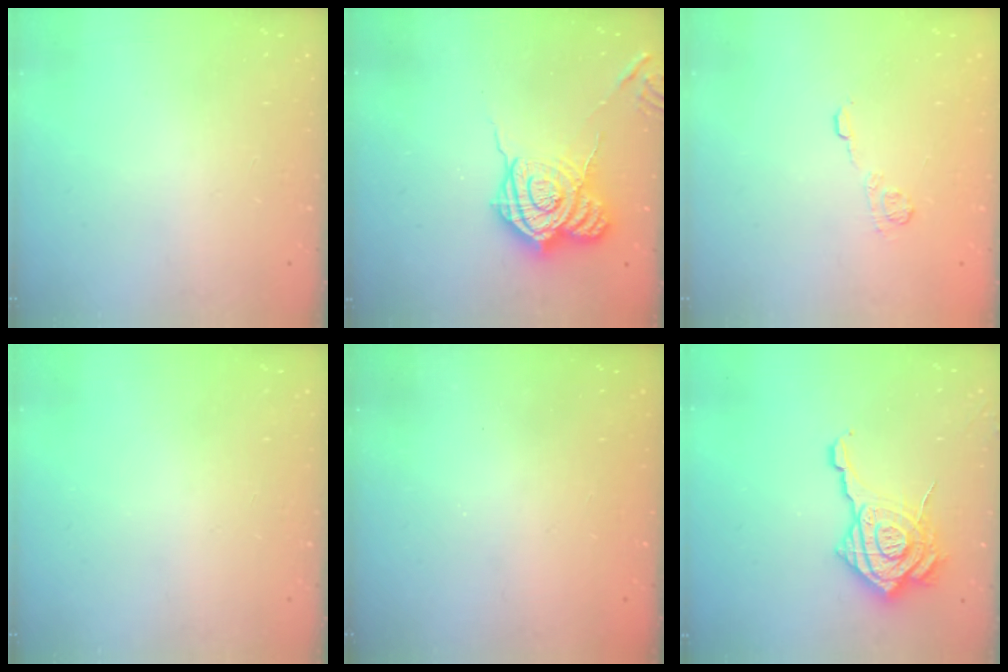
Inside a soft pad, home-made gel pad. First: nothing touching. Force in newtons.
{"total": 14.1, "press": 14.1, "slide": 1.1}
{"total": 8.5, "press": 8.3, "slide": 1.3}
{"total": 0.0}
{"total": 2.5, "press": 2.4, "slide": 0.8}
{"total": 17.7, "press": 17.6, "slide": 1.4}